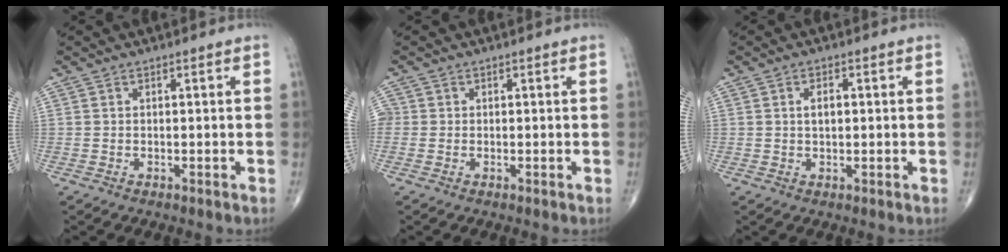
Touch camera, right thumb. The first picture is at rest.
{"total": 1.6, "force": [0.0, 1.5, 0.6], "torque": [-0.005, 0.004, -0.003]}
{"total": 2.5, "force": [0.4, 1.4, 2.1], "torque": [-0.030, 0.003, 0.005]}